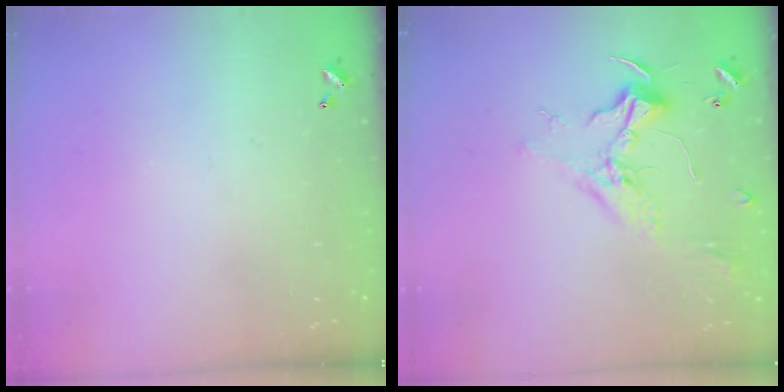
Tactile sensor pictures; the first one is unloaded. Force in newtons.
{"total": 2.4, "press": 2.3, "slide": 0.8}